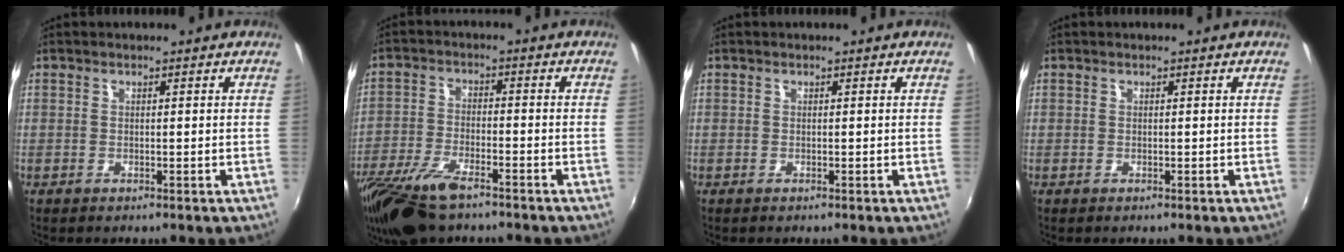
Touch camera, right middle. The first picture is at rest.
{"total": 12.7, "force": [-9.2, 4.3, 7.6], "torque": [-0.176, -0.035, -0.178]}
{"total": 0.0}
{"total": 0.0}